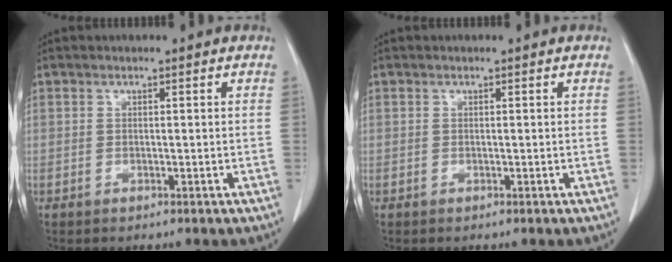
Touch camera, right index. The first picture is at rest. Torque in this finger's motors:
{"motor_torque": [0.00, 0.00, 0.00, 0.00]}